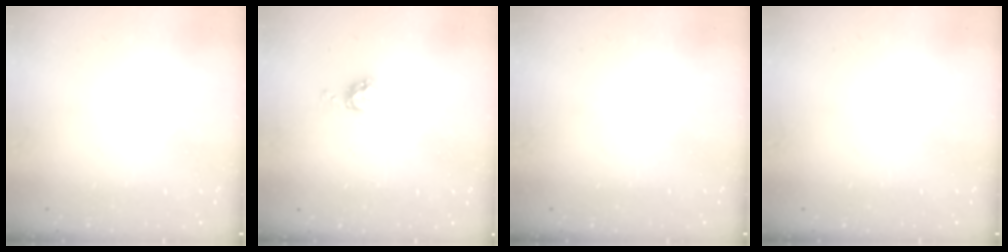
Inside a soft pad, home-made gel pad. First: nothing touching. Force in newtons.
{"total": 4.9, "press": 4.8, "slide": 0.2}
{"total": 0.0}
{"total": 0.0}